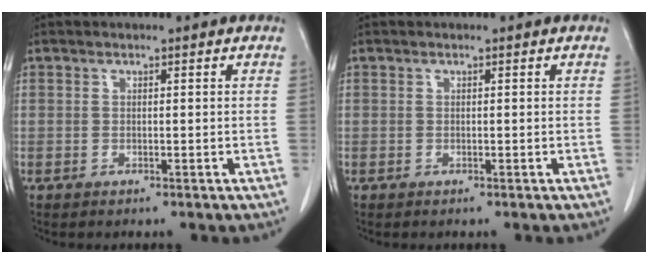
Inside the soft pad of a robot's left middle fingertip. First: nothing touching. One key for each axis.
{"total": 0.0}